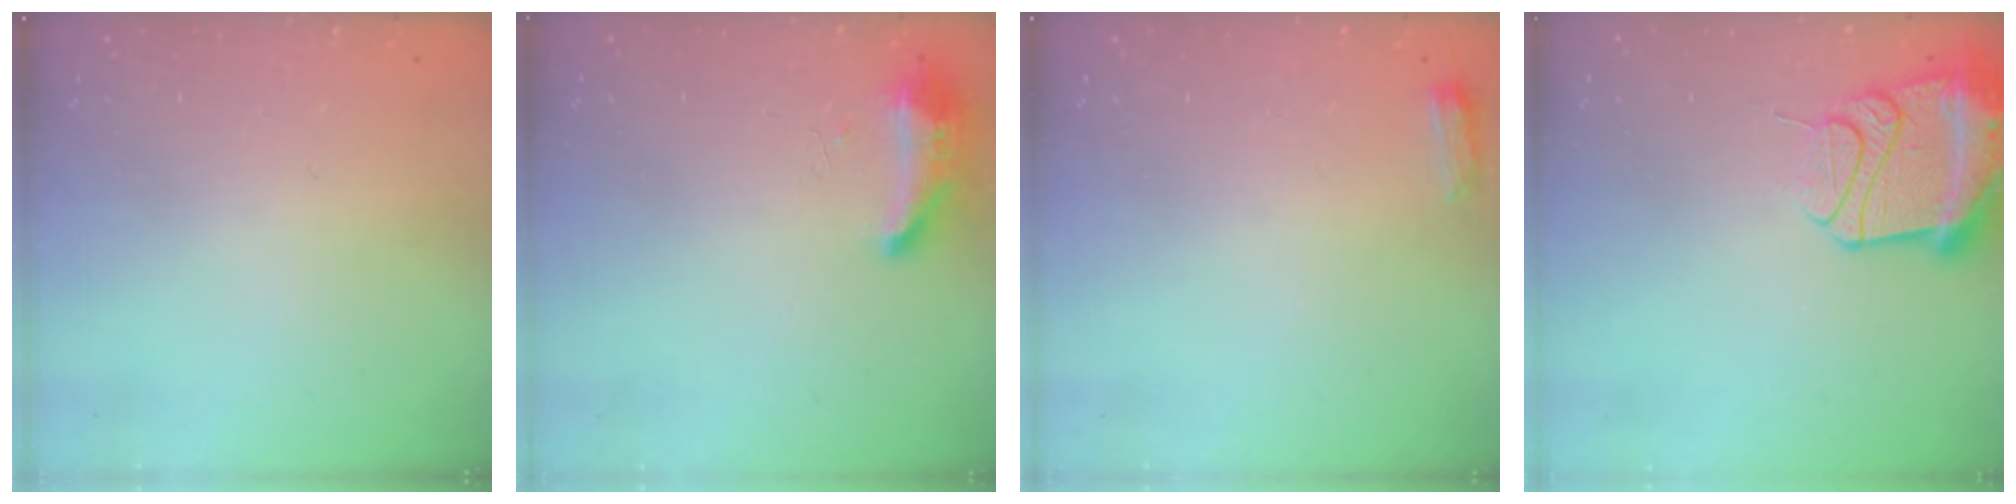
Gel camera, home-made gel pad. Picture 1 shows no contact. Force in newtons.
{"total": 16.8, "press": 10.1, "slide": 13.4}
{"total": 3.3, "press": 3.2, "slide": 0.5}
{"total": 15.3, "press": 15.2, "slide": 1.8}